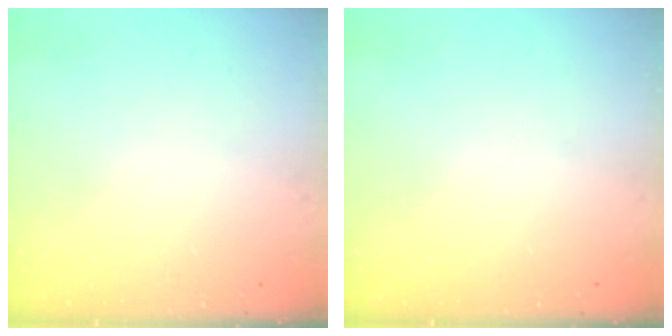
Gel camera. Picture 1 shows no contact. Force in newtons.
{"total": 0.0}